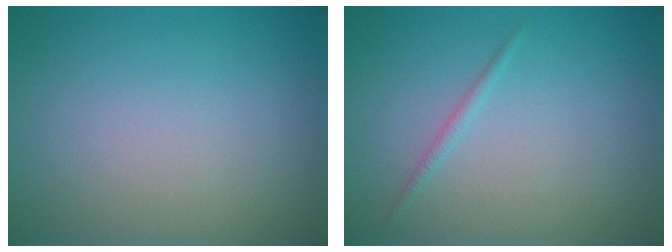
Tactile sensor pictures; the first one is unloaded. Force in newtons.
{"total": 0.7, "press": 0.7, "slide": 0.0}